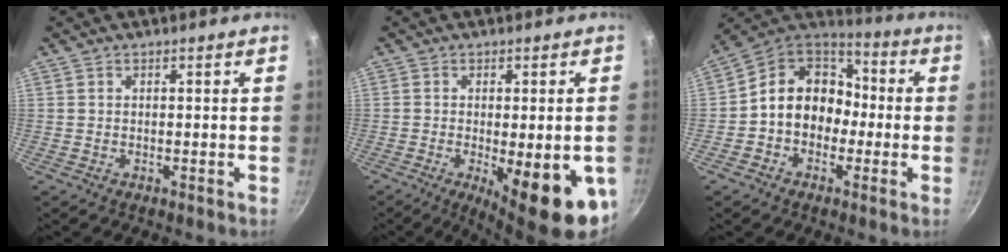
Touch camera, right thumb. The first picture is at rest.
{"total": 15.3, "force": [-4.8, 4.6, 13.8], "torque": [-0.161, -0.011, -0.054]}
{"total": 13.6, "force": [-1.4, 11.2, 7.5], "torque": [-0.074, 0.049, -0.042]}